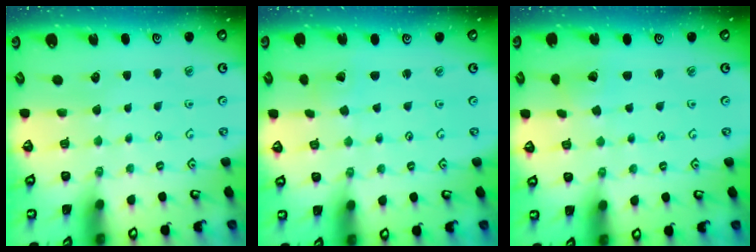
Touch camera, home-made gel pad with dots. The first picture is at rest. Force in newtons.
{"total": 0.5, "press": 0.5, "slide": 0.1}
{"total": 2.3, "press": 2.3, "slide": 0.1}